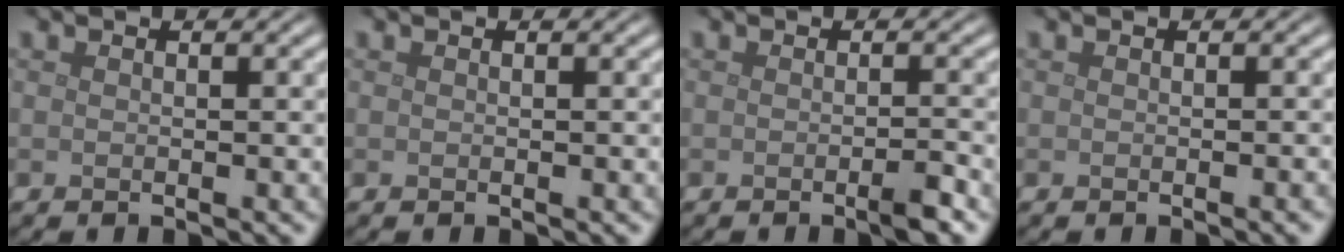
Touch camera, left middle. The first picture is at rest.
{"total": 0.0}
{"total": 1.7, "force": [-0.8, 0.2, 1.5], "torque": [-0.019, -0.001, -0.015]}
{"total": 1.1, "force": [-0.4, 0.2, 1.0], "torque": [-0.008, 0.001, -0.006]}